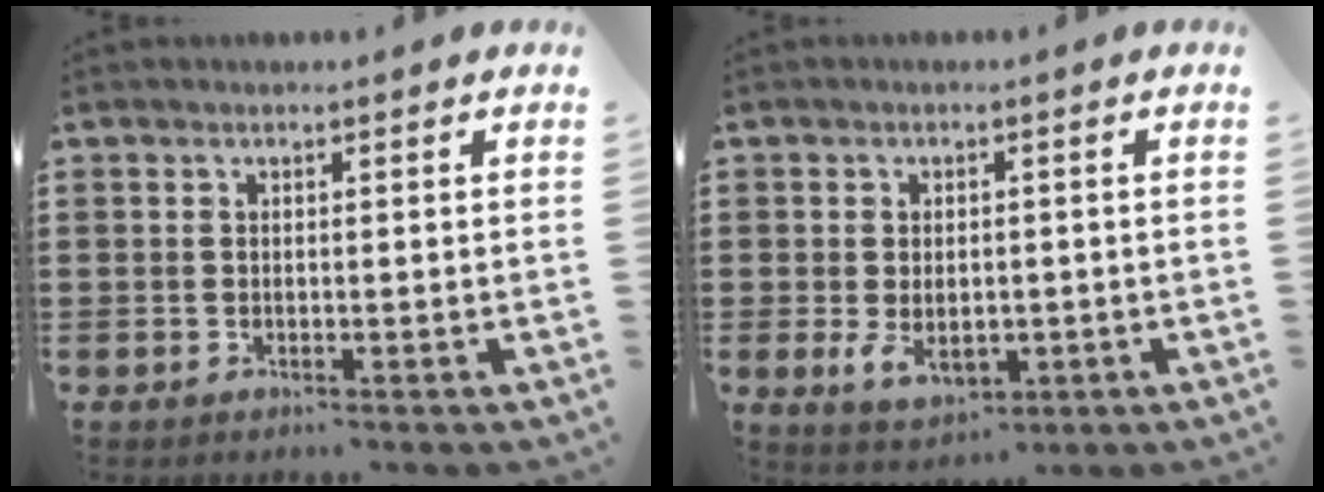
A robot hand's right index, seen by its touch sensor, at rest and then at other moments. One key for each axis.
{"total": 4.1, "fx": -0.8, "fy": 2.5, "fz": 3.1, "tx": -0.064, "ty": -0.004, "tz": -0.019}